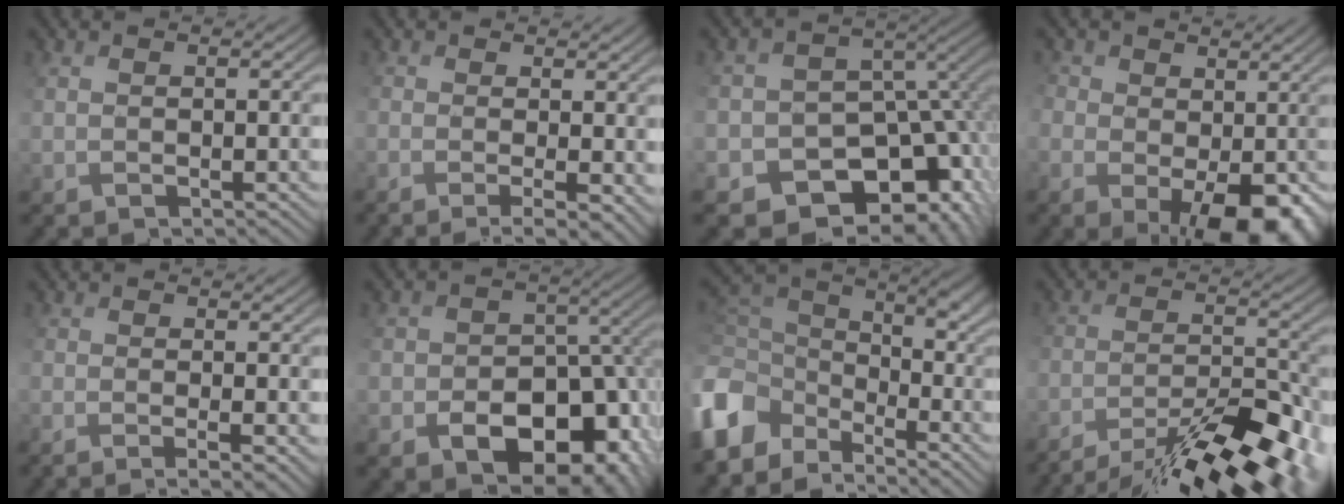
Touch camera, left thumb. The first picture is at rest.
{"total": 5.6, "force": [-1.2, 1.5, 5.2], "torque": [-0.092, -0.011, -0.020]}
{"total": 14.9, "force": [-7.9, 10.5, 7.2], "torque": [-0.124, -0.017, -0.099]}
{"total": 11.9, "force": [-2.0, 8.2, 8.3], "torque": [-0.165, -0.039, -0.014]}
{"total": 4.4, "force": [-1.3, 1.0, 4.0], "torque": [-0.069, -0.010, -0.027]}
{"total": 17.0, "force": [-8.0, 12.4, 8.5], "torque": [-0.112, -0.035, -0.120]}
{"total": 10.6, "force": [-5.1, 7.1, 5.9], "torque": [-0.165, -0.021, -0.108]}
{"total": 14.4, "force": [-12.1, 4.1, 6.6], "torque": [-0.109, -0.017, -0.168]}